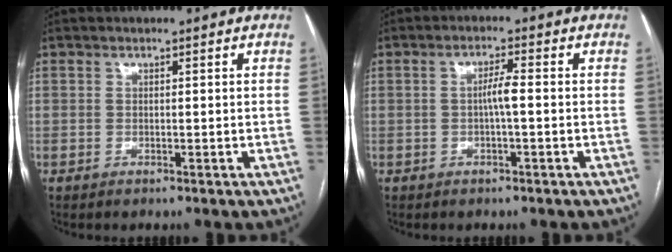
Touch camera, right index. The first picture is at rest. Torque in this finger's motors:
{"motor_torque": [0.48, 0.08, 0.08, 0.05]}